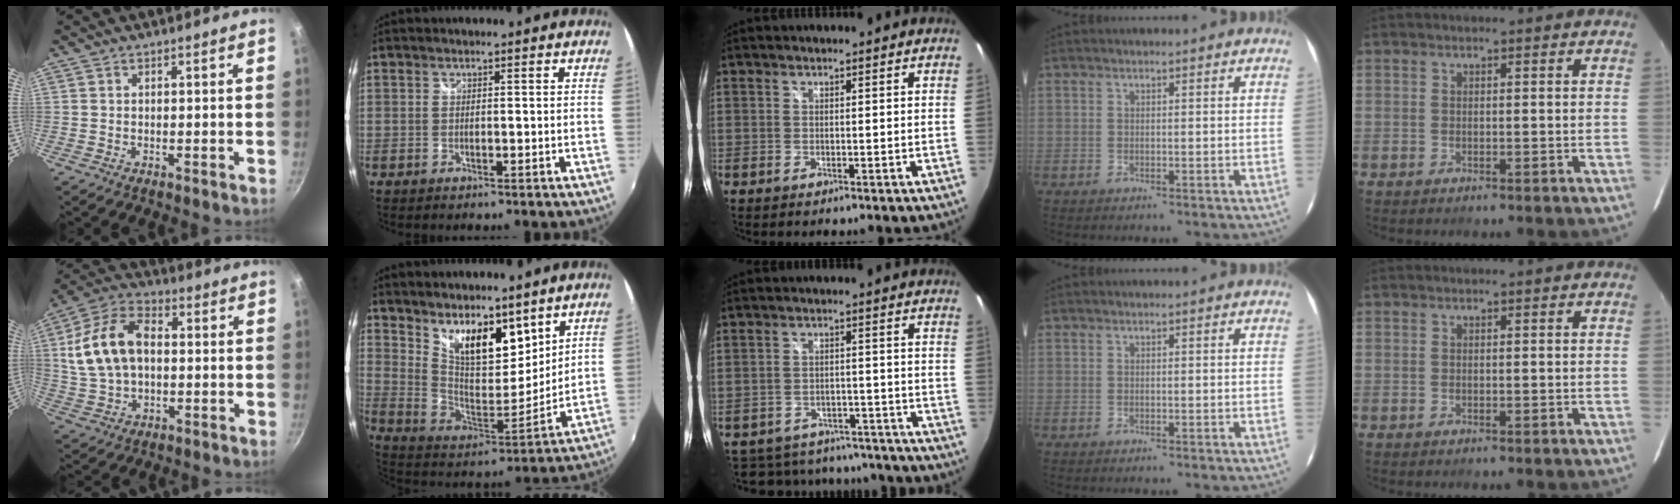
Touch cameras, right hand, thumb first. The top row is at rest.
{"thumb": {"total": 15.4, "force": [1.6, 9.9, 11.6], "torque": [-0.209, 0.027, 0.022]}, "index": {"total": 14.9, "force": [10.3, 6.4, 8.7], "torque": [-0.148, -0.002, 0.190]}, "middle": {"total": 19.1, "force": [-16.2, 8.2, 5.8], "torque": [-0.132, 0.031, -0.198]}}